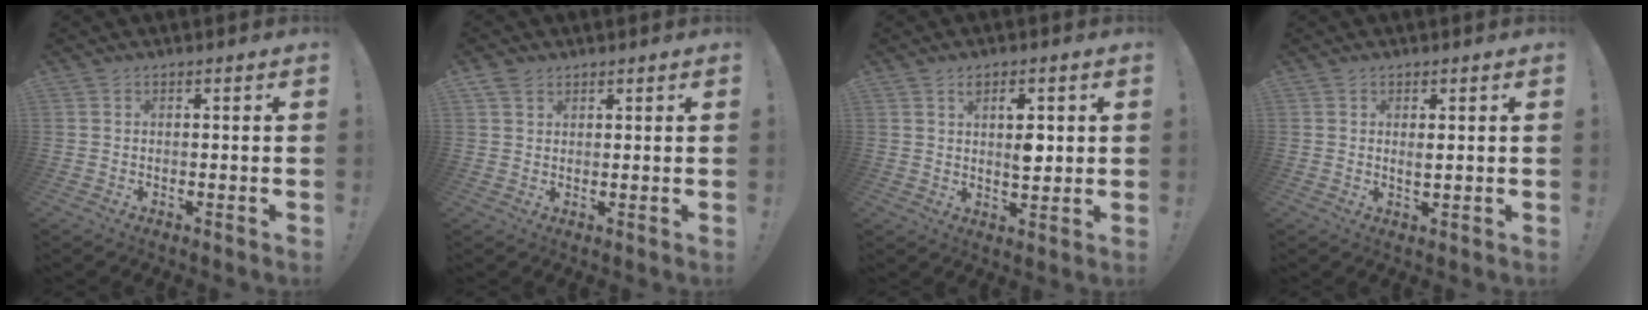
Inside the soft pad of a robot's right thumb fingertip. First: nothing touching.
{"total": 2.8, "force": [2.0, 1.6, 1.1], "torque": [-0.024, -0.004, 0.038]}
{"total": 6.2, "force": [1.7, 3.1, 5.1], "torque": [-0.070, -0.007, 0.024]}
{"total": 1.8, "force": [0.7, 0.4, 1.6], "torque": [-0.020, -0.007, 0.009]}